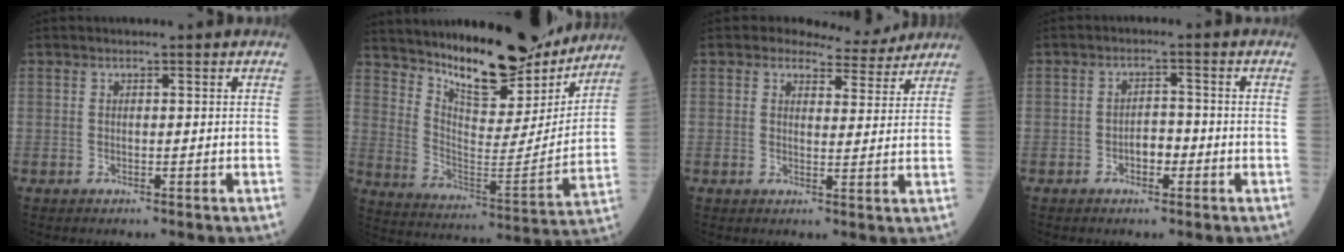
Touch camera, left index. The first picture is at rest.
{"total": 18.4, "force": [16.0, 4.7, 7.9], "torque": [-0.129, -0.031, 0.251]}
{"total": 5.4, "force": [5.0, 2.0, 0.3], "torque": [0.000, -0.002, 0.055]}
{"total": 2.7, "force": [-1.2, 1.5, 1.9], "torque": [-0.028, 0.007, -0.023]}